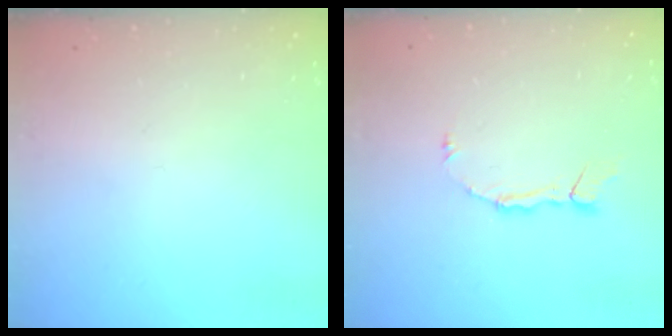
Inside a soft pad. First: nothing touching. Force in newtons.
{"total": 3.7, "press": 3.7, "slide": 0.2}